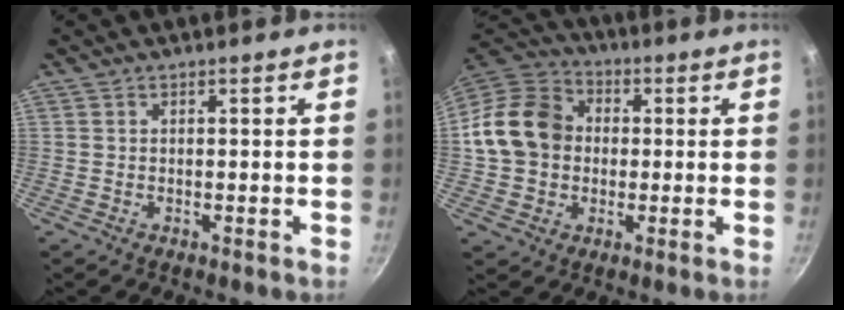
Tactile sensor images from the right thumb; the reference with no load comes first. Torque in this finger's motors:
{"motor_torque": [-0.17, 0.41, 0.20, -0.20, 0.11]}